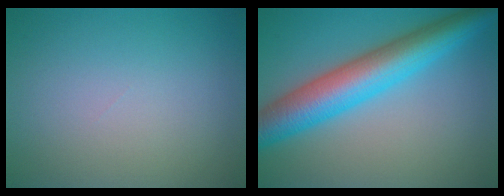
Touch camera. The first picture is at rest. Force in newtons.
{"total": 8.5, "press": 8.5, "slide": 0.2}